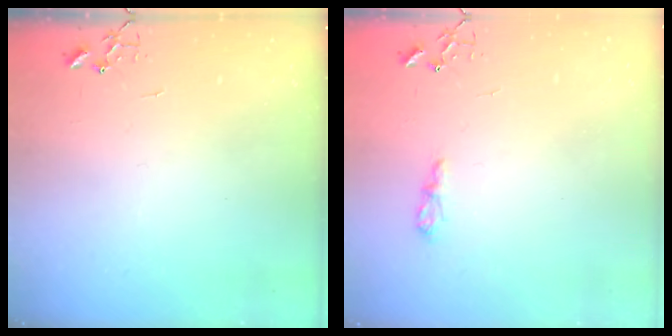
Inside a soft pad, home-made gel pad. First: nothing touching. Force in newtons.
{"total": 6.3, "press": 6.2, "slide": 0.8}